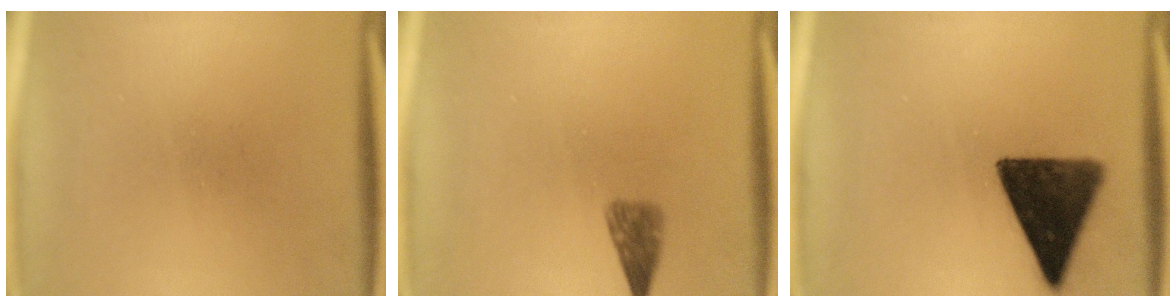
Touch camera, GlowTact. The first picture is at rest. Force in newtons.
{"total": 2.5}
{"total": 13.3}